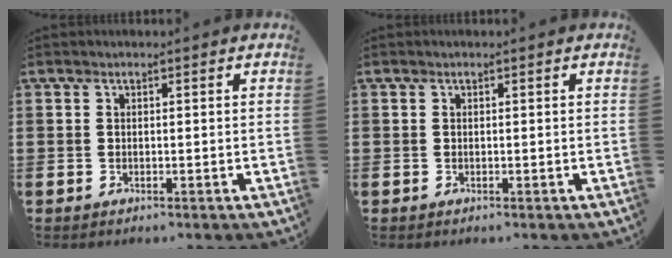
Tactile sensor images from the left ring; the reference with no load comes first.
{"total": 0.0}